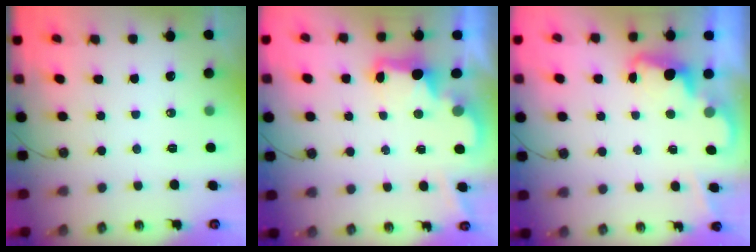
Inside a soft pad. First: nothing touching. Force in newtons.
{"total": 2.7, "press": 2.6, "slide": 0.5}
{"total": 2.4, "press": 2.4, "slide": 0.5}